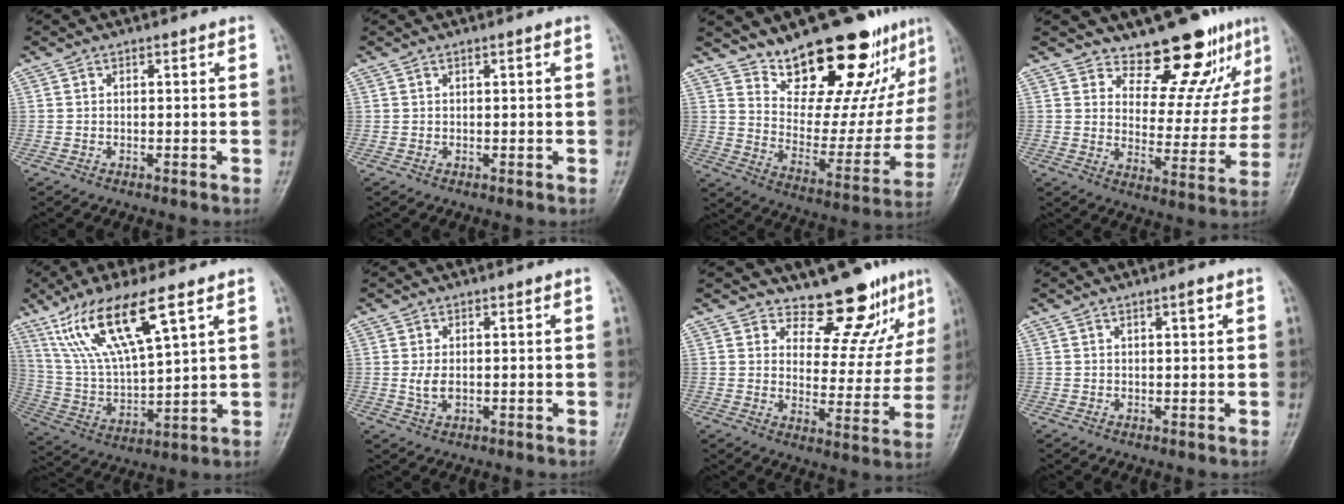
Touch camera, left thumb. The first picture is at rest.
{"total": 0.5, "force": [0.3, 0.1, 0.4], "torque": [-0.007, 0.000, 0.005]}
{"total": 23.8, "force": [17.8, 8.9, 13.1], "torque": [-0.140, -0.111, 0.267]}
{"total": 13.9, "force": [11.1, 5.5, 6.1], "torque": [-0.030, -0.092, 0.159]}
{"total": 16.9, "force": [9.3, 4.2, 13.4], "torque": [-0.265, -0.030, 0.192]}
{"total": 2.6, "force": [0.2, 1.5, 2.0], "torque": [-0.039, -0.007, 0.008]}
{"total": 11.5, "force": [9.8, 4.5, 4.1], "torque": [-0.009, -0.086, 0.136]}
{"total": 1.7, "force": [0.9, 0.4, 1.4], "torque": [-0.016, -0.002, 0.015]}